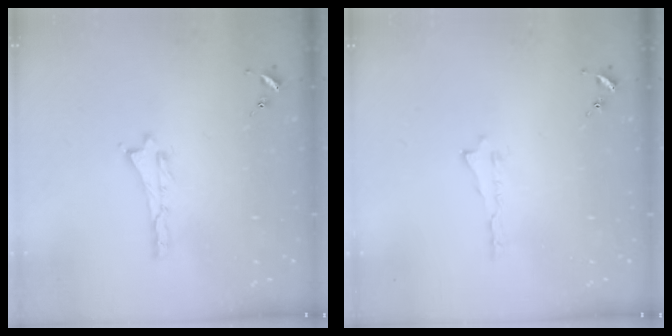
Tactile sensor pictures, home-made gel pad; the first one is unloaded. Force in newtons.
{"total": 0.0}